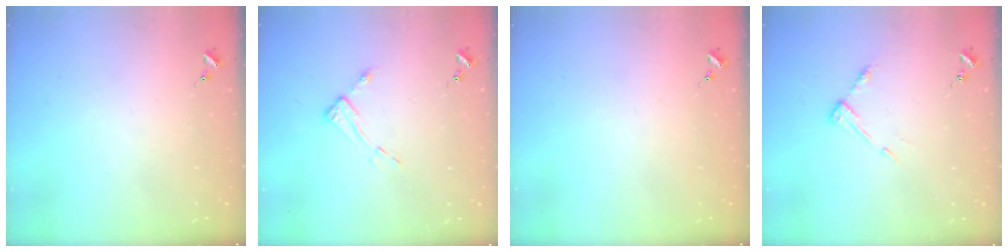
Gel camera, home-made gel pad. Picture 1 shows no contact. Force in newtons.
{"total": 6.5, "press": 6.5, "slide": 0.5}
{"total": 0.0}
{"total": 6.4, "press": 6.4, "slide": 0.4}